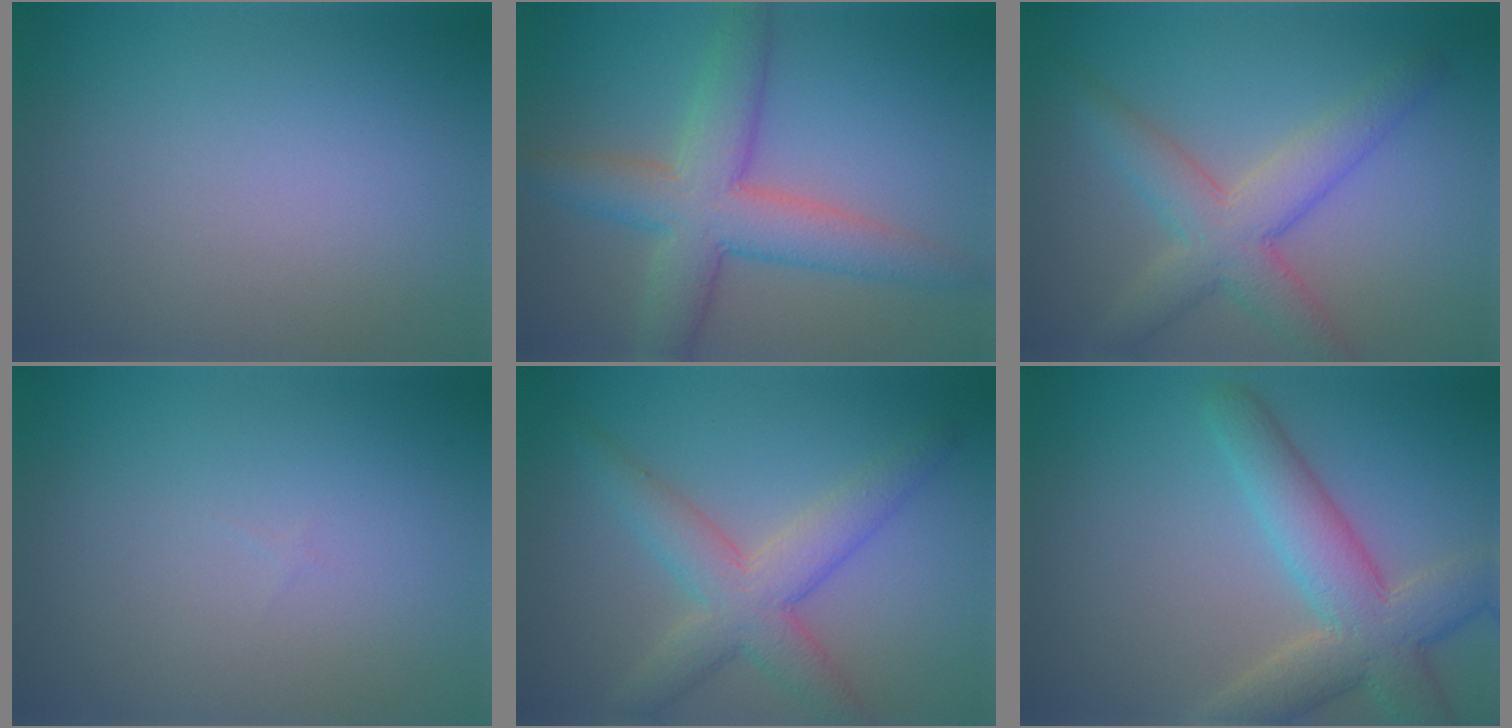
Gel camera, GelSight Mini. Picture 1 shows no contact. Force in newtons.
{"total": 7.2, "press": 7.2, "slide": 0.3}
{"total": 5.4, "press": 5.4, "slide": 0.3}
{"total": 0.0}
{"total": 5.4, "press": 5.3, "slide": 0.2}
{"total": 6.9, "press": 6.9, "slide": 0.5}